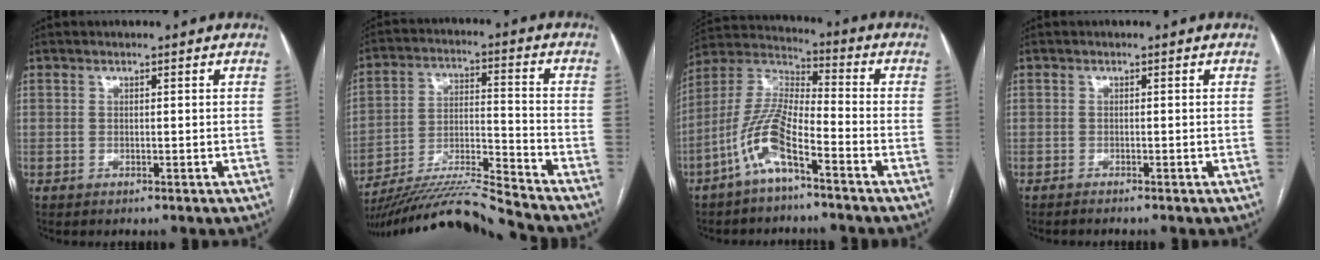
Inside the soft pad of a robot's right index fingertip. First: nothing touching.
{"total": 15.9, "force": [-15.1, -2.3, 4.6], "torque": [-0.082, 0.007, -0.263]}
{"total": 10.3, "force": [-5.6, 2.0, 8.4], "torque": [-0.196, 0.006, -0.116]}
{"total": 1.5, "force": [-1.4, -0.2, 0.6], "torque": [-0.007, 0.000, -0.019]}